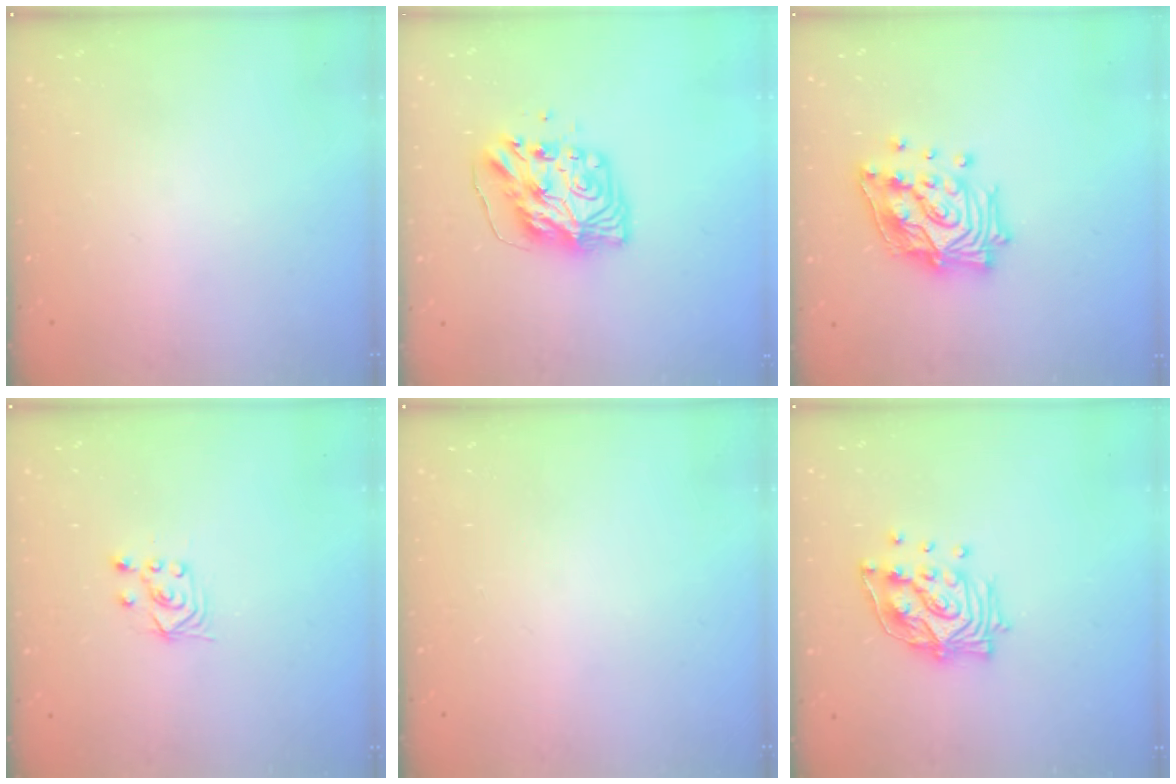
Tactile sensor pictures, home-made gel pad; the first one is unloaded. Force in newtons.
{"total": 9.7, "press": 9.6, "slide": 1.3}
{"total": 18.9, "press": 18.7, "slide": 2.6}
{"total": 2.5, "press": 2.2, "slide": 1.2}
{"total": 0.0}
{"total": 14.2, "press": 14.1, "slide": 1.9}